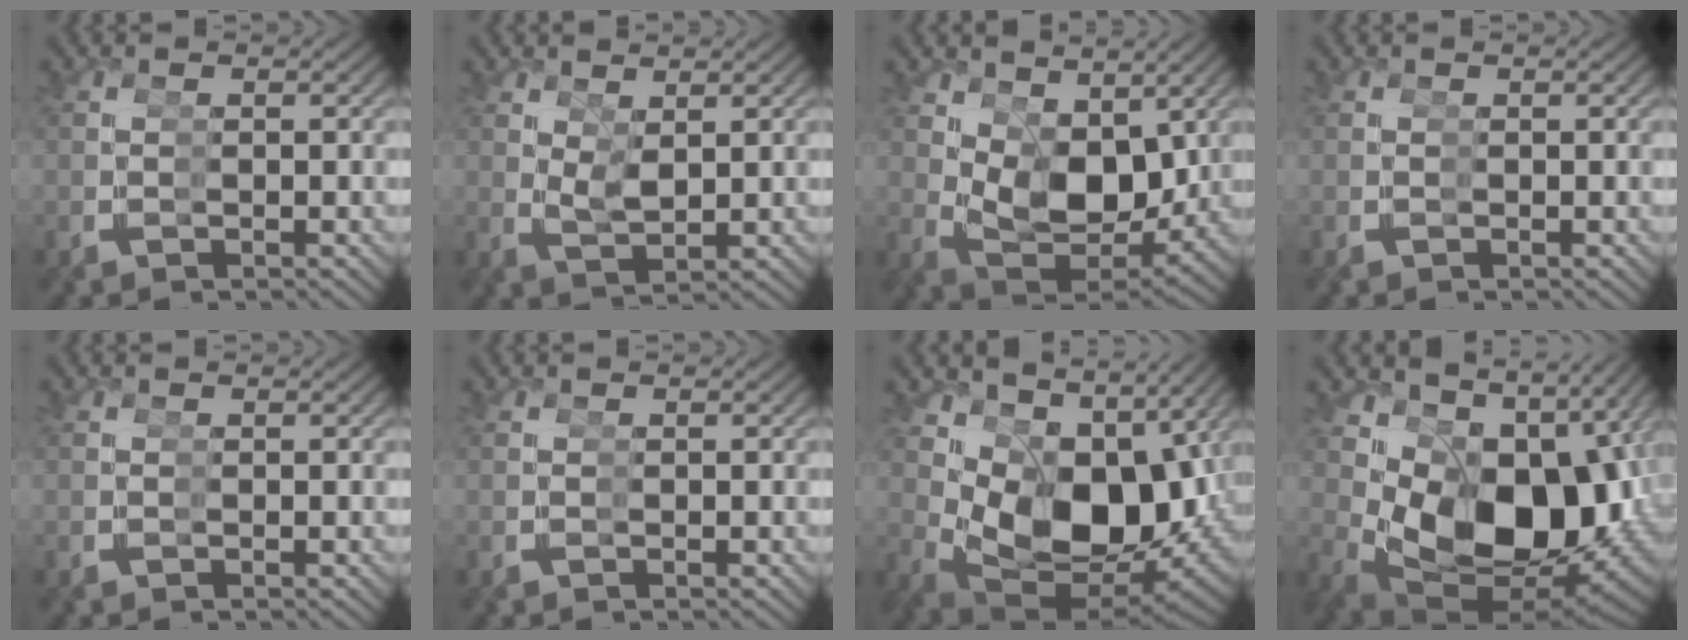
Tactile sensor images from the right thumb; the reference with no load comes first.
{"total": 2.7, "force": [0.9, 1.9, 1.7], "torque": [-0.037, -0.012, 0.022]}
{"total": 8.0, "force": [1.1, 5.8, 5.5], "torque": [-0.131, -0.042, 0.030]}
{"total": 0.0}
{"total": 0.0}
{"total": 0.0}
{"total": 16.6, "force": [-0.9, 11.2, 12.2], "torque": [-0.243, -0.061, 0.015]}
{"total": 18.9, "force": [-1.4, 12.6, 14.0], "torque": [-0.268, -0.062, 0.010]}